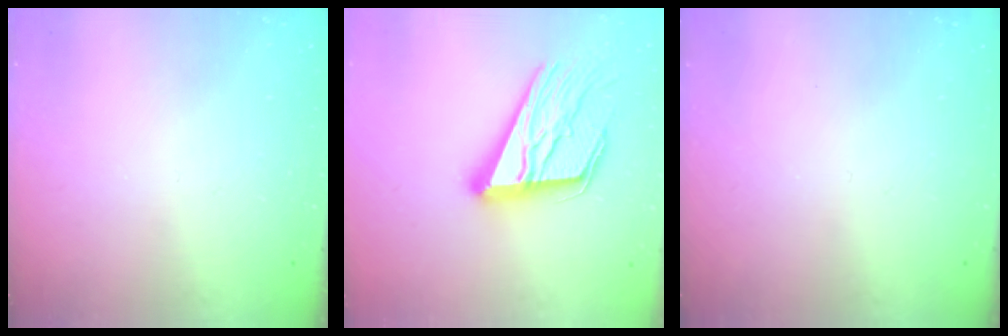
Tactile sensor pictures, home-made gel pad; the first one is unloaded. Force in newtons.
{"total": 20.2, "press": 20.0, "slide": 2.6}
{"total": 0.0}